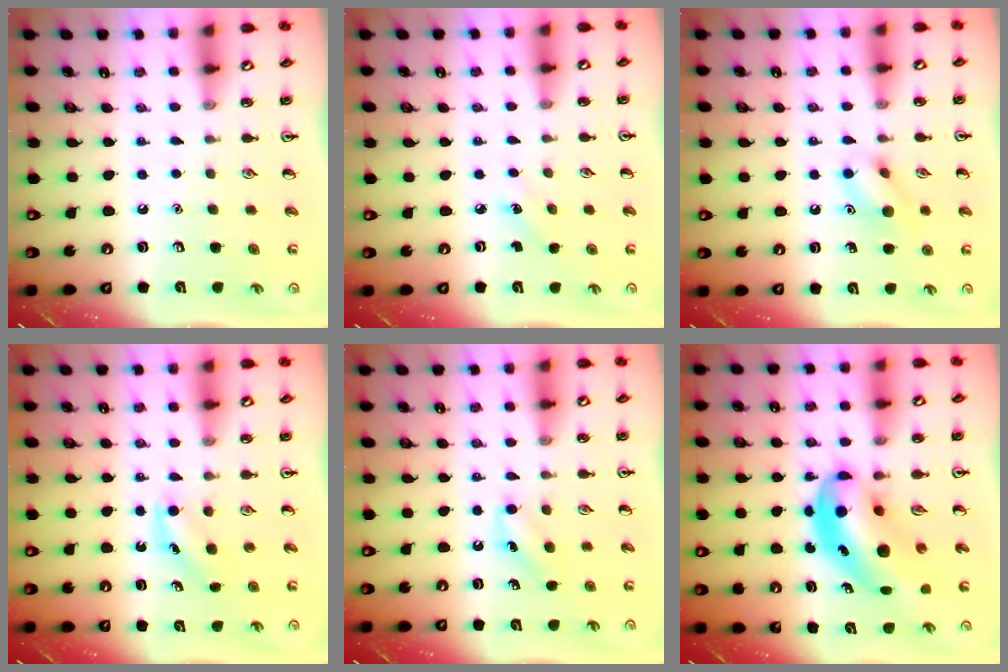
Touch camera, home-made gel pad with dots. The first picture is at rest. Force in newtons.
{"total": 1.9, "press": 1.7, "slide": 0.8}
{"total": 9.4, "press": 9.3, "slide": 0.5}
{"total": 3.6, "press": 3.3, "slide": 1.4}
{"total": 7.5, "press": 7.3, "slide": 1.8}
{"total": 10.3, "press": 9.9, "slide": 3.0}